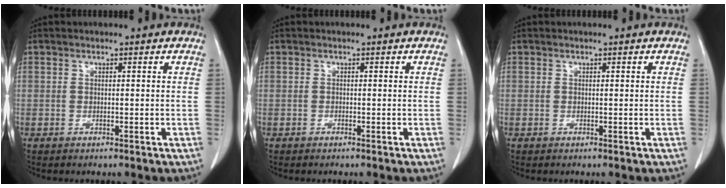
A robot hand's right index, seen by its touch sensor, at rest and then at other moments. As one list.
[{"total": 0.0}, {"total": 0.0}]